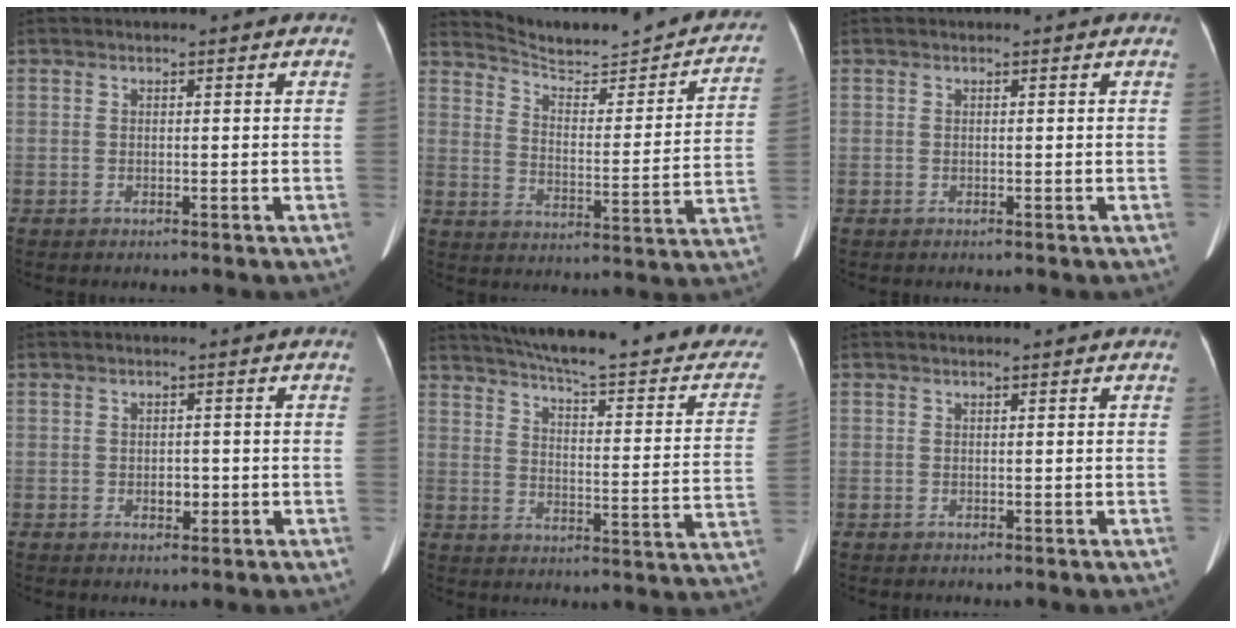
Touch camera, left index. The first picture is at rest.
{"total": 21.3, "force": [19.4, 3.5, 8.2], "torque": [-0.112, -0.042, 0.245]}
{"total": 0.0}
{"total": 1.7, "force": [-0.4, 1.1, 1.3], "torque": [-0.020, 0.001, -0.002]}
{"total": 27.6, "force": [23.5, 4.3, 13.8], "torque": [-0.201, -0.044, 0.283]}
{"total": 0.7, "force": [0.6, 0.0, 0.3], "torque": [-0.004, 0.010, 0.010]}